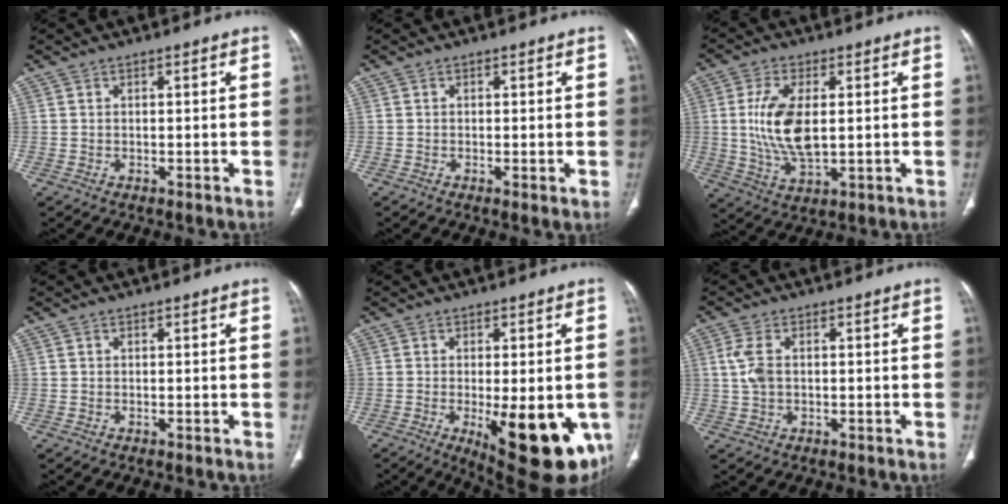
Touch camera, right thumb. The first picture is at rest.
{"total": 1.0, "force": [-0.1, 0.3, 1.0], "torque": [-0.021, -0.005, -0.004]}
{"total": 11.3, "force": [1.0, 5.3, 9.9], "torque": [-0.202, -0.013, 0.026]}
{"total": 0.0}
{"total": 18.6, "force": [-5.7, 7.0, 16.3], "torque": [-0.161, -0.019, -0.058]}
{"total": 4.2, "force": [0.4, 2.5, 3.4], "torque": [-0.084, 0.006, 0.008]}